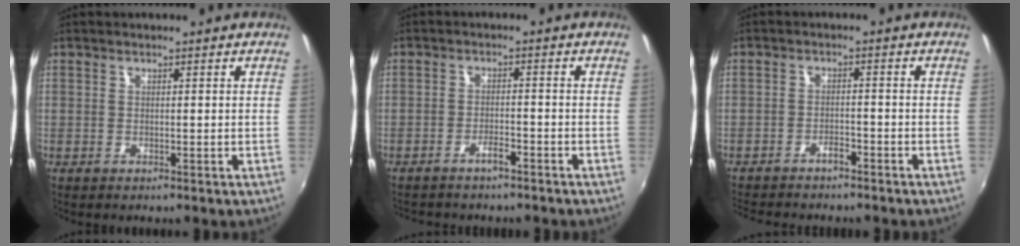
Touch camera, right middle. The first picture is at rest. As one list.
[{"total": 2.7, "force": [-2.3, 0.6, 1.3], "torque": [-0.037, 0.004, -0.039]}, {"total": 5.5, "force": [-5.0, 1.3, 2.0], "torque": [-0.056, -0.005, -0.079]}]